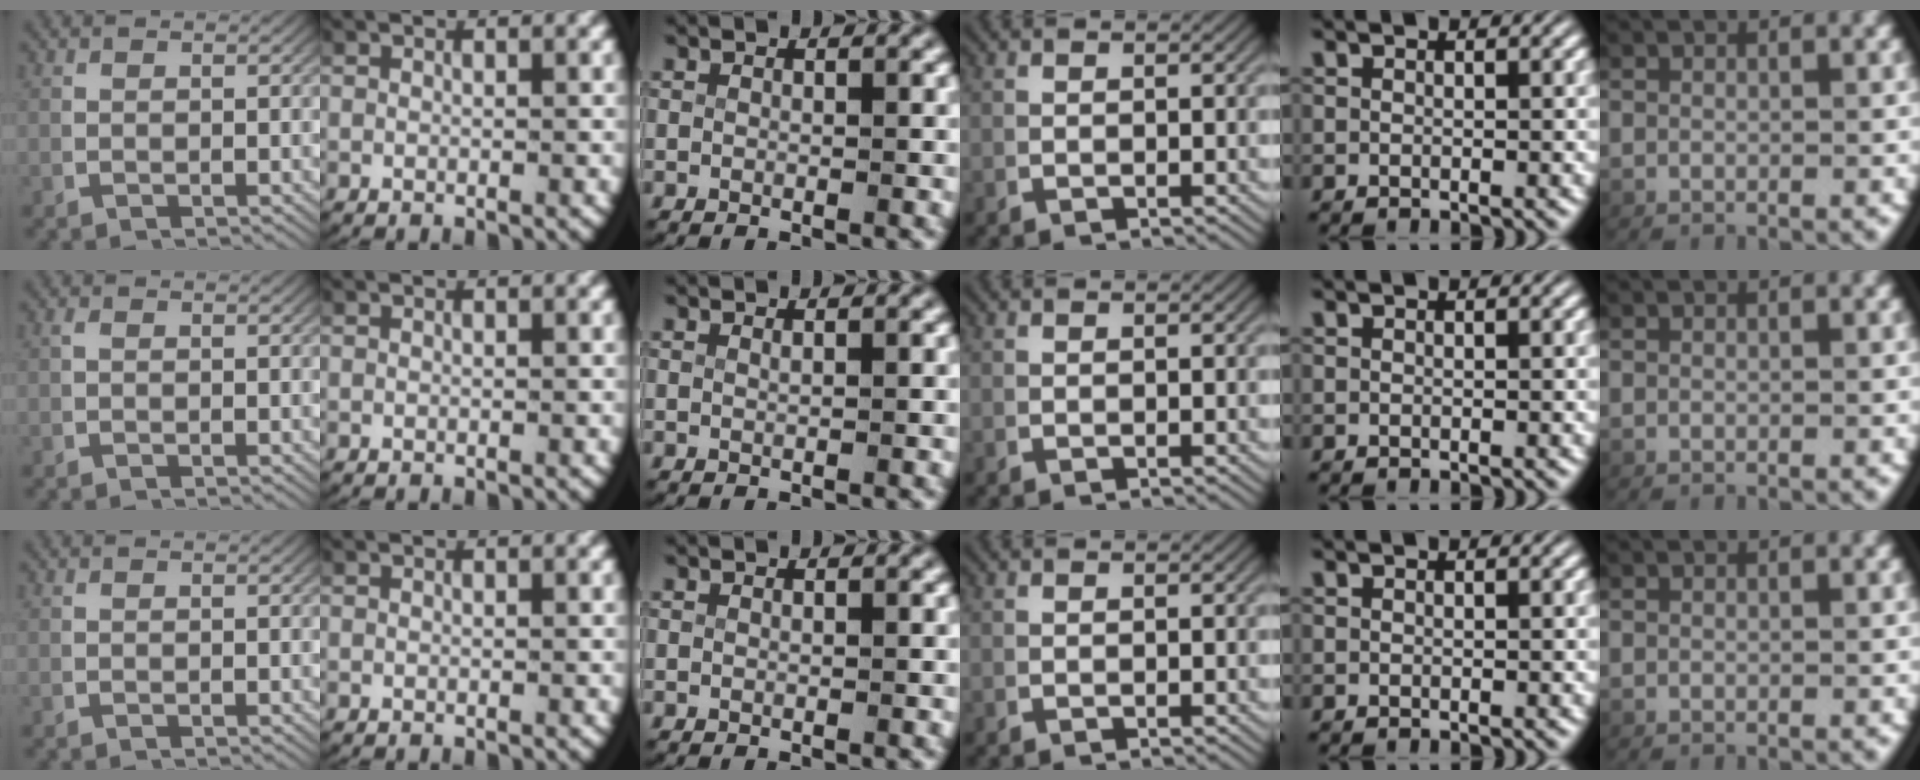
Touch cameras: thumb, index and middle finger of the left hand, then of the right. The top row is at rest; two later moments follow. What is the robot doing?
{"motion": "lift_and_place", "object": "paper"}